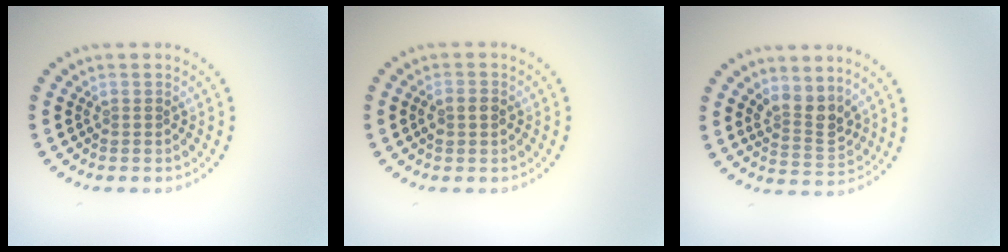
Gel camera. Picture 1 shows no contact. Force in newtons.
{"total": 1.3, "press": 1.3, "slide": 0.1}
{"total": 3.1, "press": 2.7, "slide": 1.5}